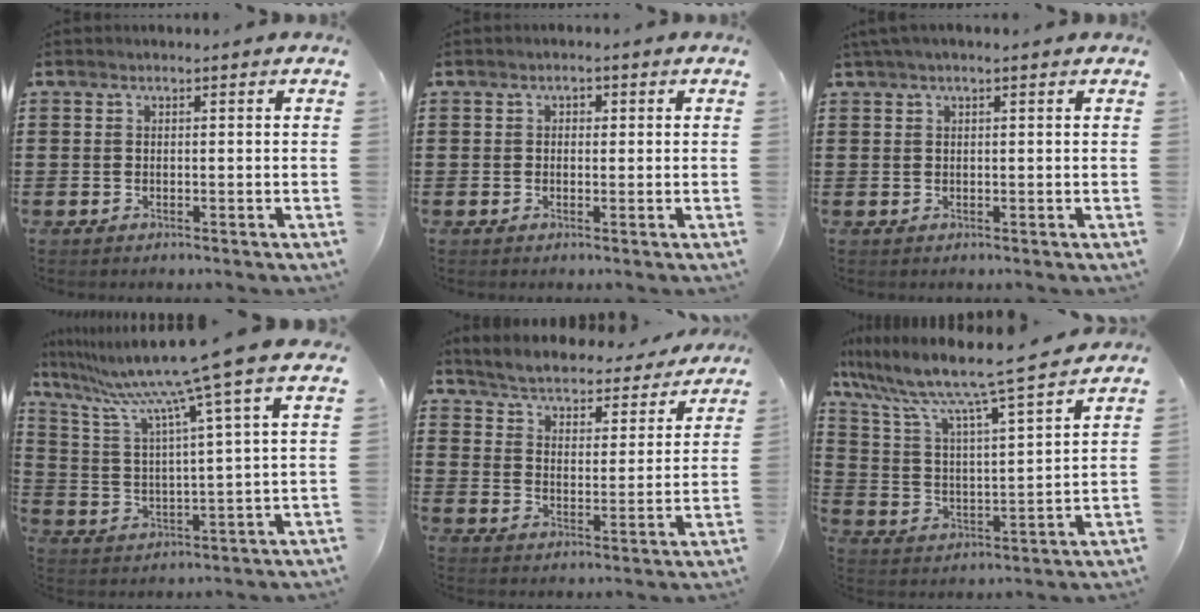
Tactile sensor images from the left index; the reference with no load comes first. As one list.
[{"total": 1.0, "force": [0.0, 0.7, 0.7], "torque": [-0.014, 0.006, -0.001]}, {"total": 1.3, "force": [0.8, 0.0, 1.1], "torque": [-0.021, 0.001, 0.014]}, {"total": 11.2, "force": [8.9, -1.5, 6.7], "torque": [-0.168, -0.054, 0.137]}, {"total": 4.0, "force": [4.0, -0.2, 0.1], "torque": [-0.027, -0.039, 0.063]}, {"total": 9.1, "force": [7.8, -0.3, 4.6], "torque": [-0.122, -0.061, 0.123]}]